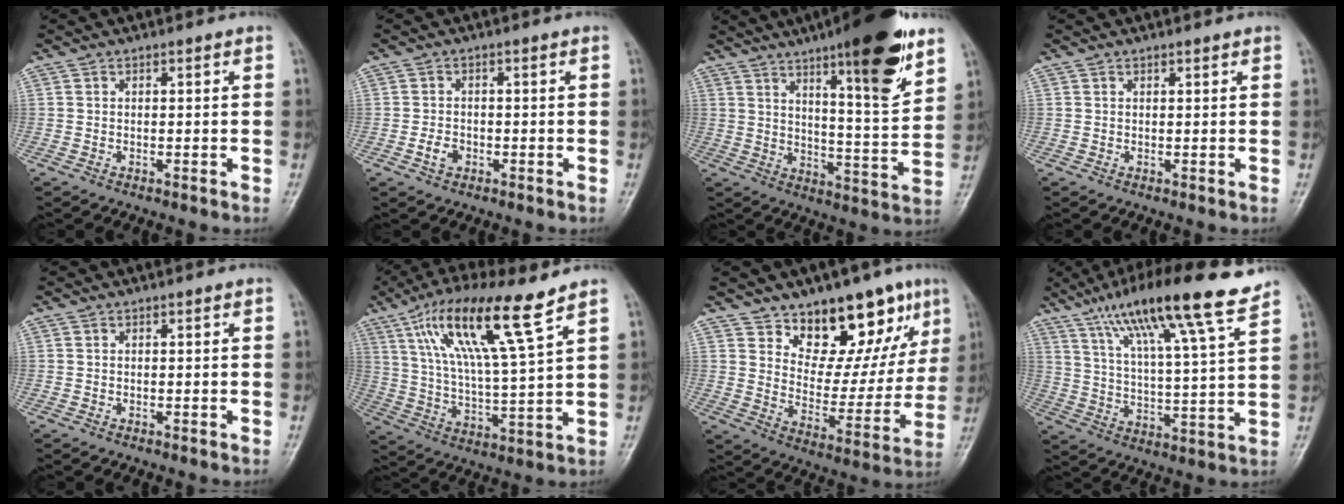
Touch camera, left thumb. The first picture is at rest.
{"total": 2.6, "force": [-1.0, 1.9, 1.4], "torque": [-0.021, 0.006, -0.019]}
{"total": 18.4, "force": [11.0, 3.3, 14.4], "torque": [-0.187, -0.063, 0.167]}
{"total": 0.6, "force": [0.5, 0.2, 0.2], "torque": [-0.007, -0.003, 0.006]}
{"total": 0.0}
{"total": 16.5, "force": [9.3, 2.0, 13.4], "torque": [-0.250, -0.030, 0.176]}
{"total": 17.4, "force": [10.8, 9.0, 10.3], "torque": [-0.069, -0.065, 0.168]}
{"total": 18.4, "force": [12.7, 1.5, 13.3], "torque": [-0.213, -0.043, 0.210]}